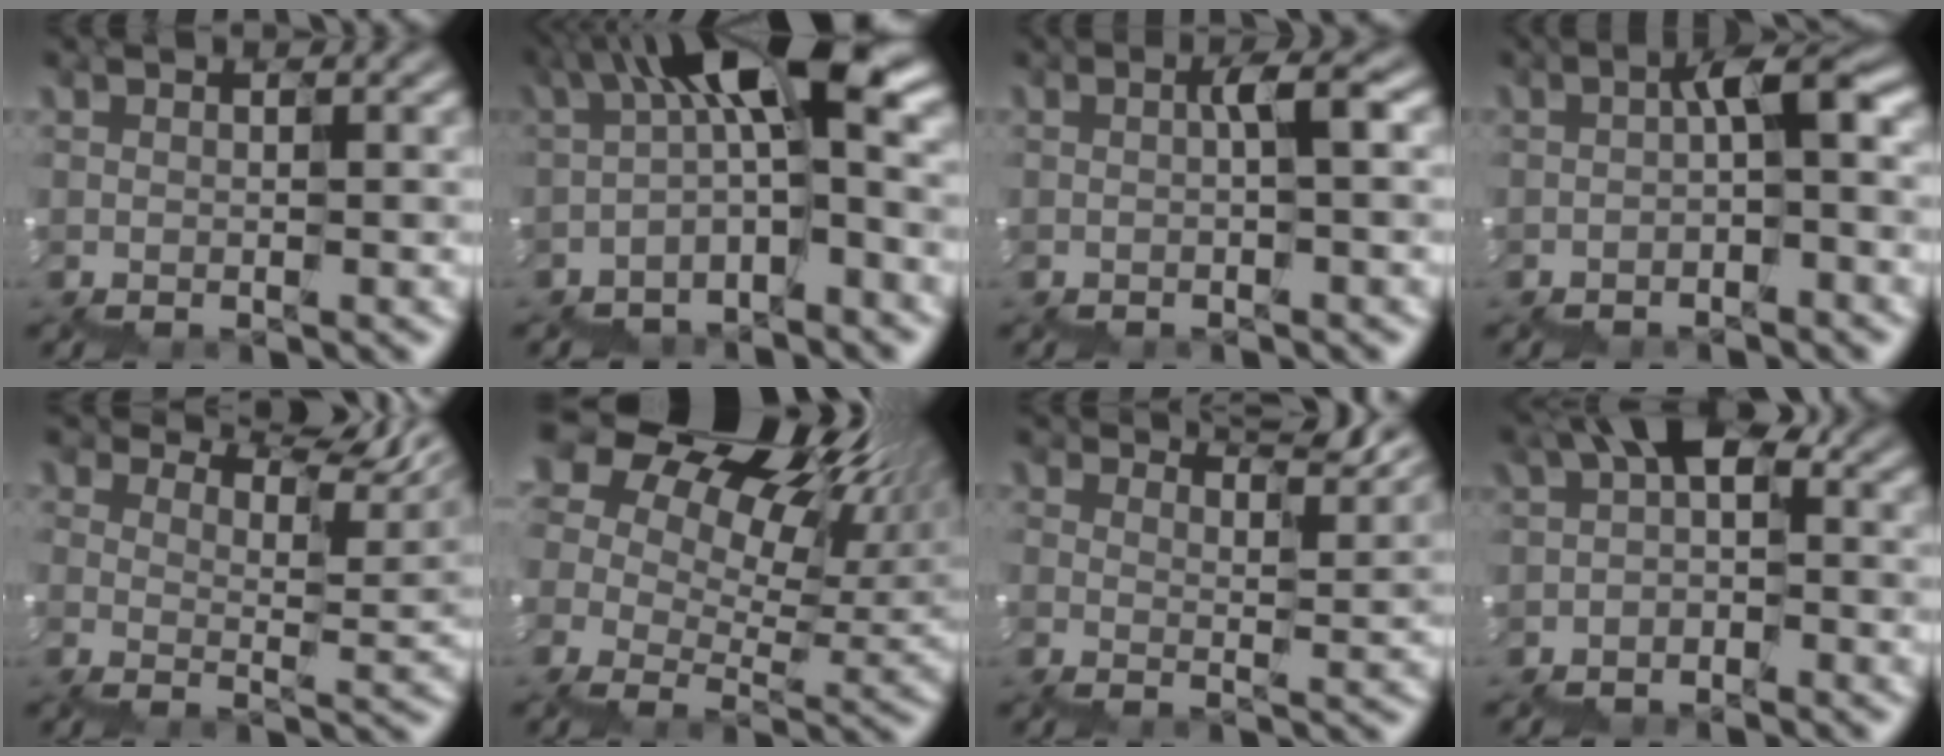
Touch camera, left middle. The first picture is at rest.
{"total": 7.9, "force": [0.2, 1.9, 7.6], "torque": [-0.139, 0.023, -0.009]}
{"total": 1.3, "force": [-0.2, -0.2, 1.3], "torque": [-0.033, 0.000, -0.008]}
{"total": 2.8, "force": [-0.5, 0.3, 2.7], "torque": [-0.062, 0.007, -0.015]}
{"total": 6.1, "force": [5.5, 1.2, 2.3], "torque": [-0.047, 0.006, 0.090]}
{"total": 14.6, "force": [6.3, 9.1, 9.5], "torque": [-0.173, 0.029, 0.123]}
{"total": 4.0, "force": [3.6, 0.5, 1.6], "torque": [-0.018, 0.015, 0.049]}
{"total": 2.3, "force": [-0.3, 1.3, 1.9], "torque": [-0.062, 0.008, -0.018]}